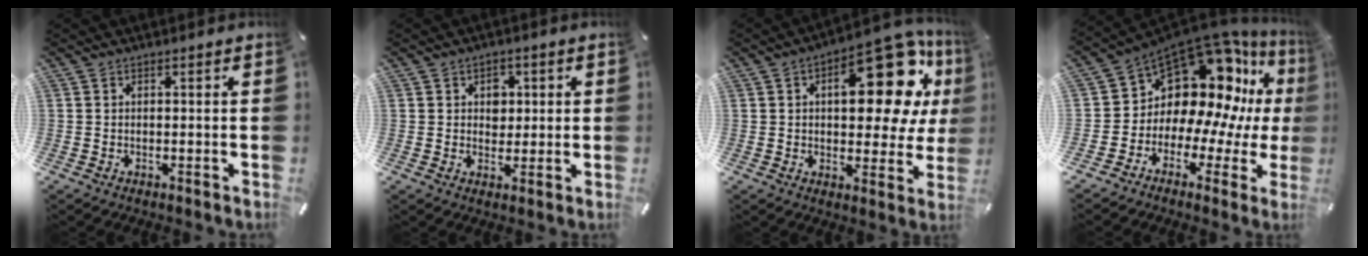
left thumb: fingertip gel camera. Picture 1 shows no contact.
{"total": 4.1, "force": [0.7, 3.7, 1.6], "torque": [-0.008, -0.004, 0.004]}
{"total": 21.3, "force": [7.3, 10.2, 17.2], "torque": [-0.215, -0.048, 0.112]}
{"total": 13.9, "force": [6.9, 9.5, 7.5], "torque": [-0.122, -0.098, 0.121]}